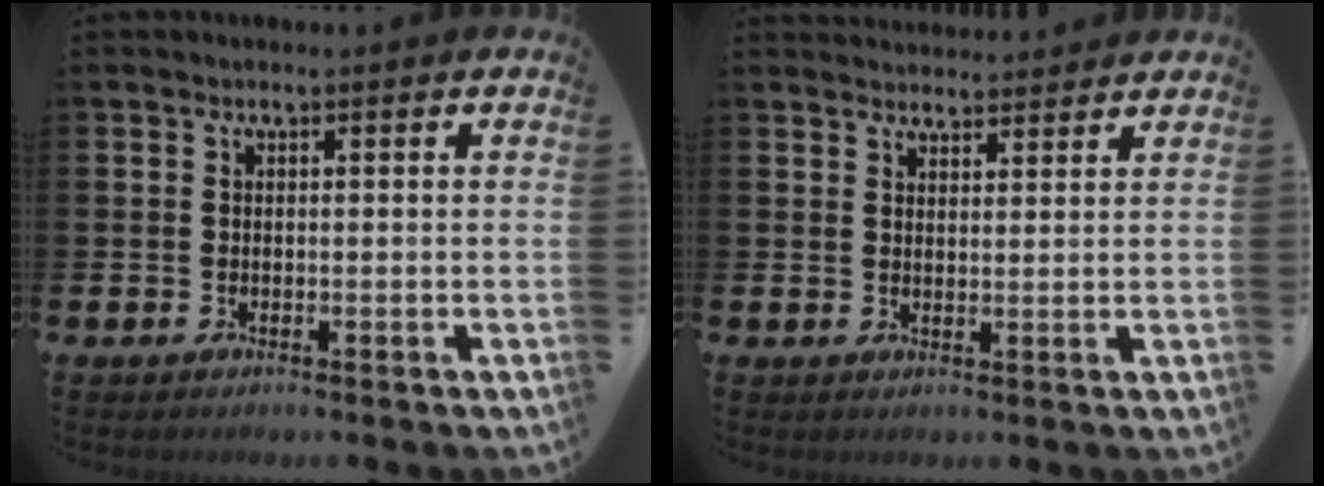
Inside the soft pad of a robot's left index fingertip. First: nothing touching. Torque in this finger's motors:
{"motor_torque": [0.85, -1.30, -0.03, 0.01]}